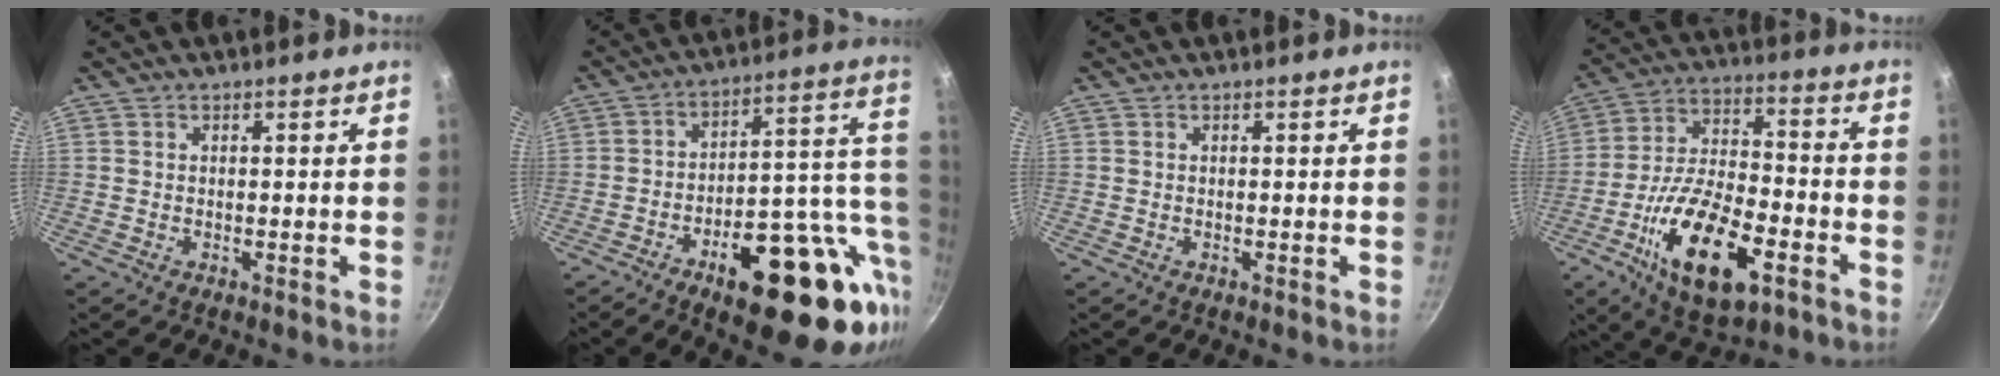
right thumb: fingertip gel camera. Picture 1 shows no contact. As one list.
[{"total": 24.6, "force": [-7.9, 11.3, 20.4], "torque": [-0.227, 0.036, -0.100]}, {"total": 0.0}, {"total": 20.4, "force": [-8.7, 9.1, 16.1], "torque": [-0.280, 0.029, -0.153]}]